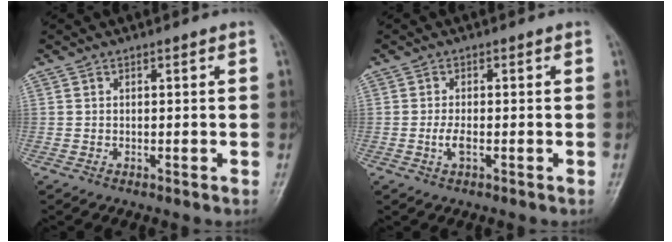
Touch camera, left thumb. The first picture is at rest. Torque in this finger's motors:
{"motor_torque": [-0.35, 0.29, 0.05, -0.03, -0.01]}